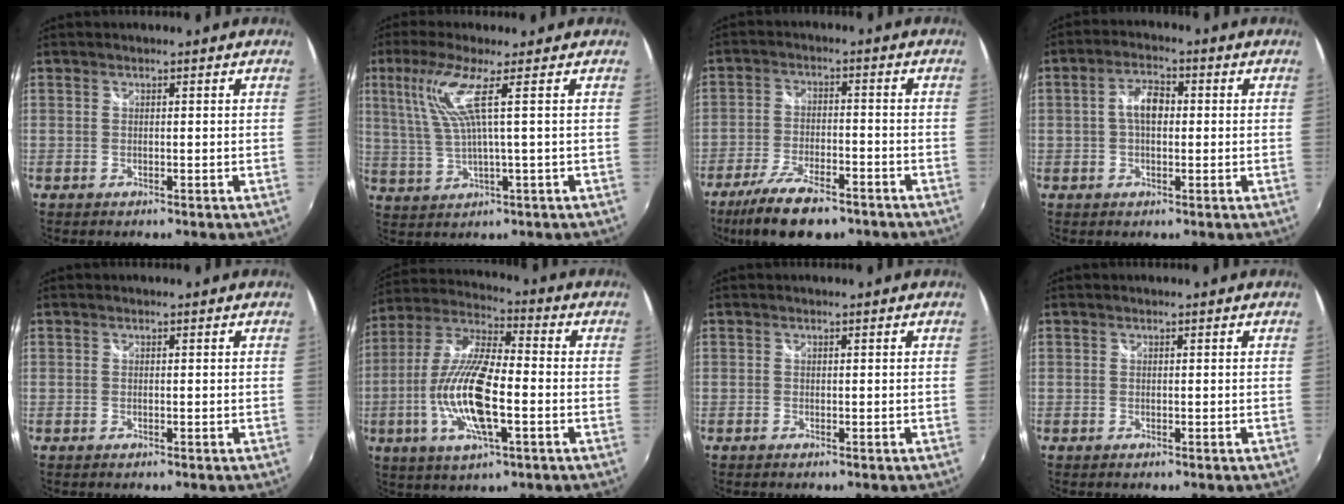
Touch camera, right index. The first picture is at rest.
{"total": 7.2, "force": [2.5, -0.6, 6.8], "torque": [-0.138, -0.001, 0.063]}
{"total": 13.1, "force": [-9.5, 4.5, 7.8], "torque": [-0.175, -0.027, -0.163]}
{"total": 5.0, "force": [0.1, 2.7, 4.2], "torque": [-0.079, 0.013, 0.001]}
{"total": 0.0}
{"total": 15.9, "force": [-3.8, 4.6, 14.8], "torque": [-0.300, -0.006, -0.075]}
{"total": 0.0}
{"total": 0.0}